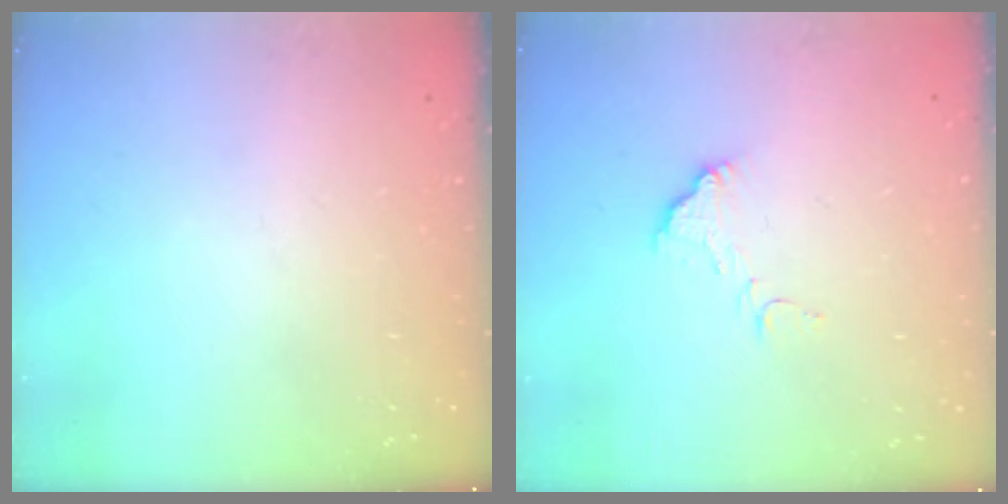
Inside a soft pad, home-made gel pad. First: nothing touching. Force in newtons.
{"total": 7.2, "press": 7.2, "slide": 0.4}